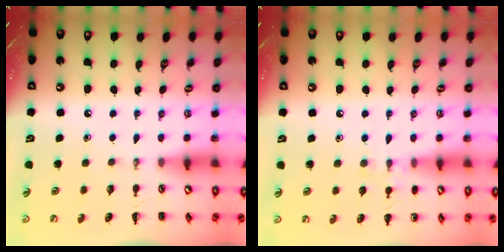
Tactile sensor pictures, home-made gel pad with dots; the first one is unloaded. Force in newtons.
{"total": 6.5, "press": 6.3, "slide": 1.8}